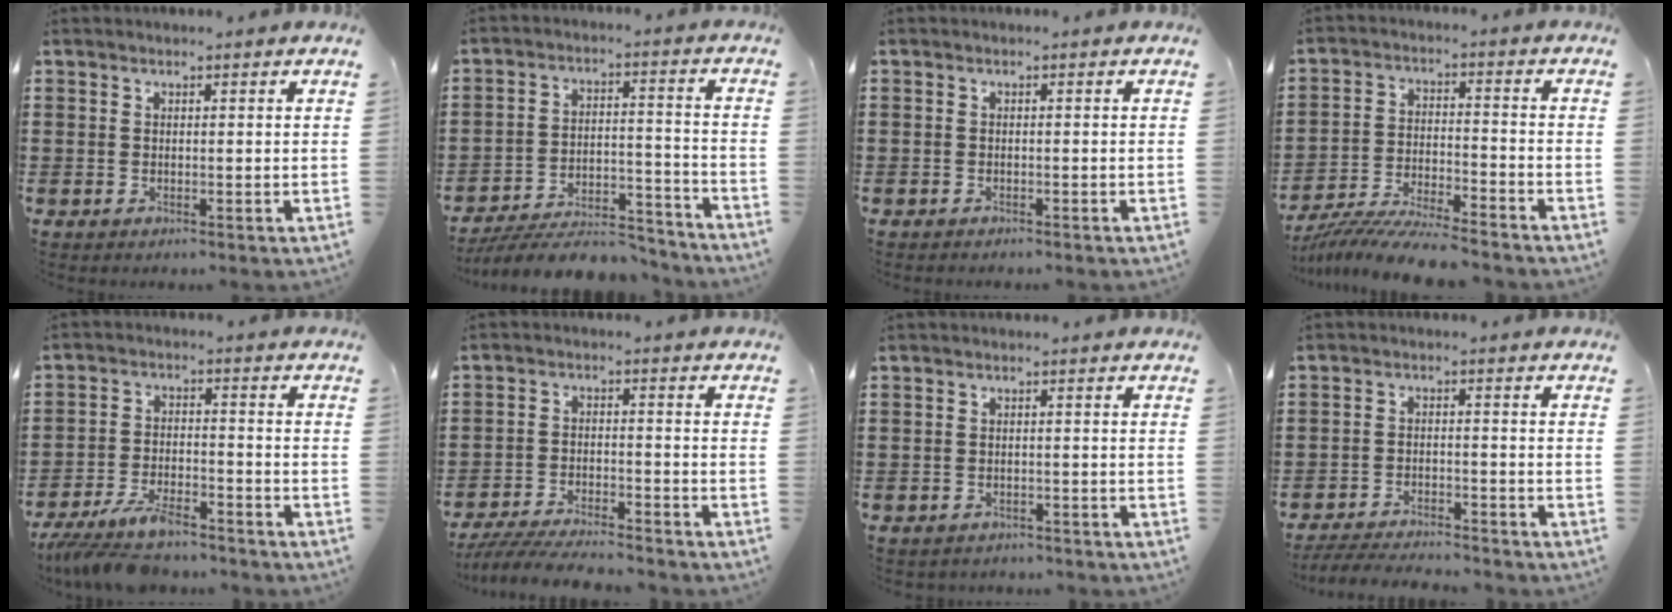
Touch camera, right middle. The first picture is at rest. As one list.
[{"total": 8.2, "force": [-7.6, 1.3, 2.7], "torque": [-0.035, 0.022, -0.144]}, {"total": 0.7, "force": [-0.7, 0.1, 0.0], "torque": [-0.002, 0.001, -0.015]}, {"total": 8.3, "force": [-8.0, 0.2, 2.2], "torque": [-0.040, 0.007, -0.156]}, {"total": 7.0, "force": [-6.2, 1.3, 3.0], "torque": [-0.070, -0.003, -0.122]}, {"total": 5.8, "force": [-5.6, 0.5, 1.5], "torque": [-0.034, -0.001, -0.111]}, {"total": 1.3, "force": [-1.3, 0.3, -0.1], "torque": [-0.003, 0.000, -0.029]}, {"total": 4.2, "force": [-4.1, 0.3, 0.7], "torque": [-0.020, -0.001, -0.086]}]